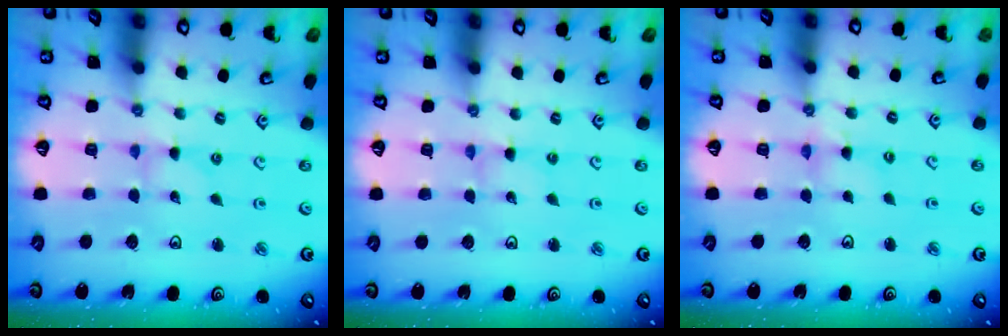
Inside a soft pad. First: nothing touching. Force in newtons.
{"total": 1.6, "press": 1.6, "slide": 0.2}
{"total": 2.3, "press": 2.3, "slide": 0.3}